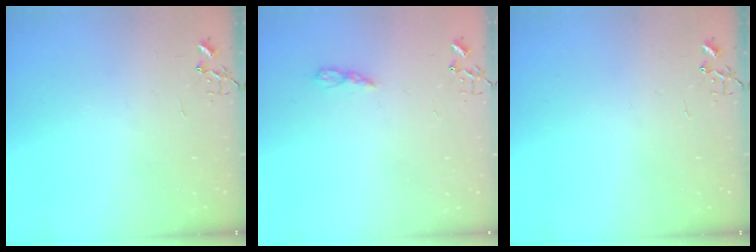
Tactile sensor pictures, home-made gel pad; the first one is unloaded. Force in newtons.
{"total": 5.8, "press": 5.7, "slide": 0.6}
{"total": 0.0}